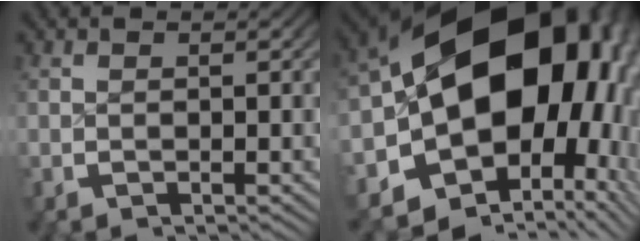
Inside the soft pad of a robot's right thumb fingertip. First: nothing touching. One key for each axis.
{"total": 24.9, "fx": 0.4, "fy": 16.9, "fz": 18.3, "tx": -0.308, "ty": -0.031, "tz": 0.008}